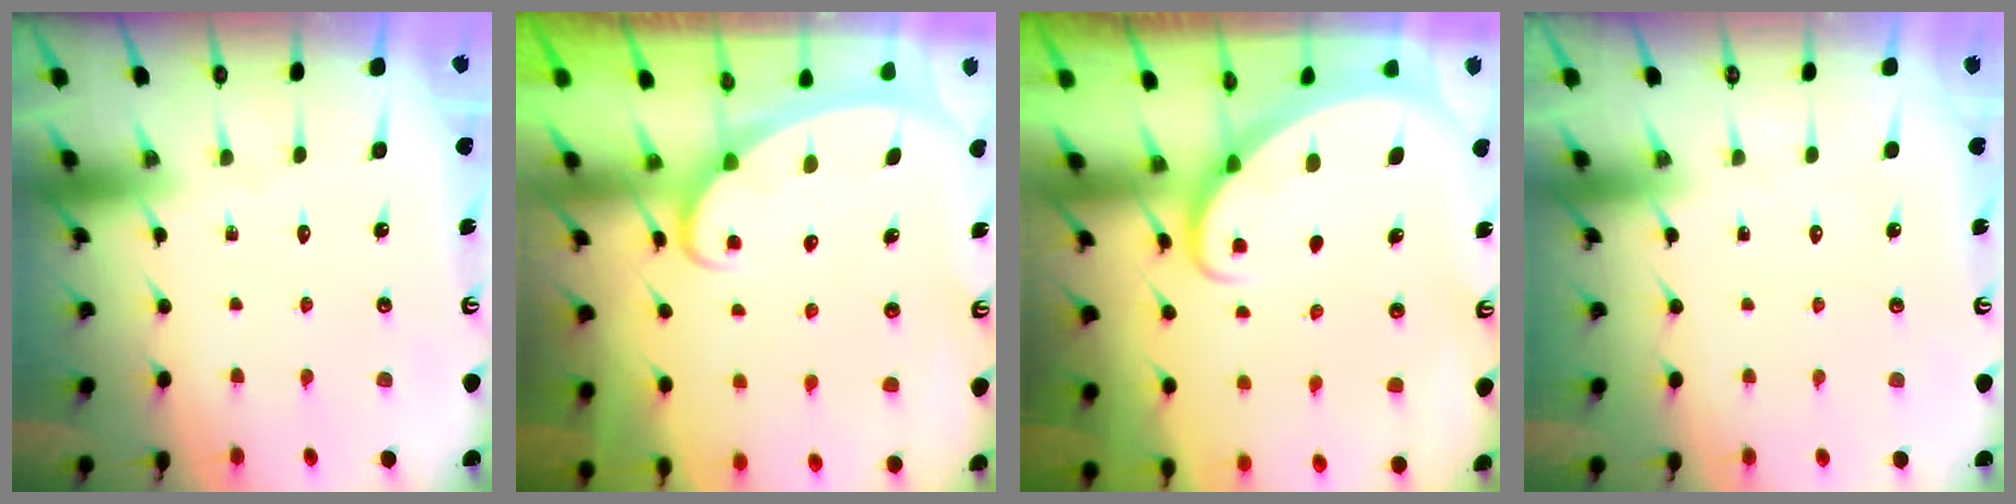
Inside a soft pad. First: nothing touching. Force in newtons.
{"total": 2.5, "press": 2.5, "slide": 0.3}
{"total": 2.4, "press": 2.4, "slide": 0.2}
{"total": 0.0}